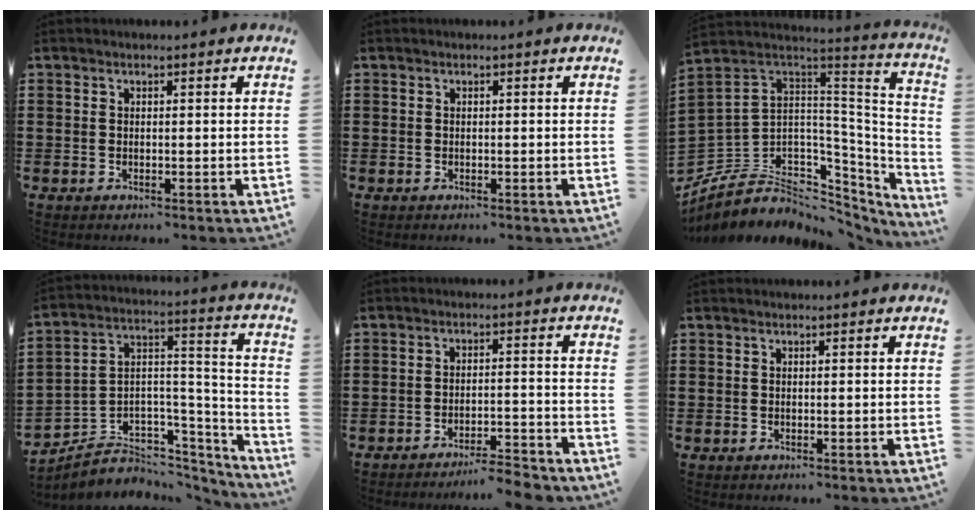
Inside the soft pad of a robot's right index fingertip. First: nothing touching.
{"total": 0.0}
{"total": 6.2, "force": [-1.5, 5.7, 2.1], "torque": [-0.080, -0.035, -0.021]}
{"total": 4.1, "force": [-2.2, 3.4, 0.4], "torque": [-0.019, -0.012, -0.039]}
{"total": 4.3, "force": [-4.2, -0.3, 1.0], "torque": [-0.018, -0.005, -0.086]}
{"total": 0.0}